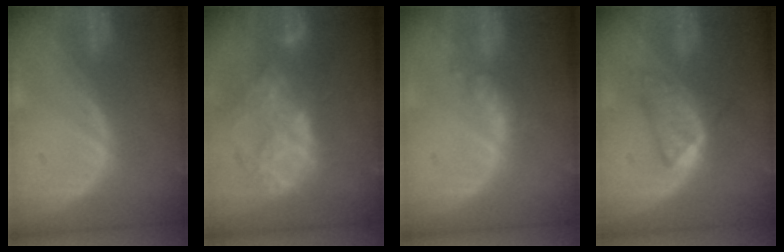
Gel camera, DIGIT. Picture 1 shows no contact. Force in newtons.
{"total": 9.2, "press": 7.9, "slide": 4.8}
{"total": 4.6, "press": 4.1, "slide": 2.2}
{"total": 6.0, "press": 5.1, "slide": 3.1}